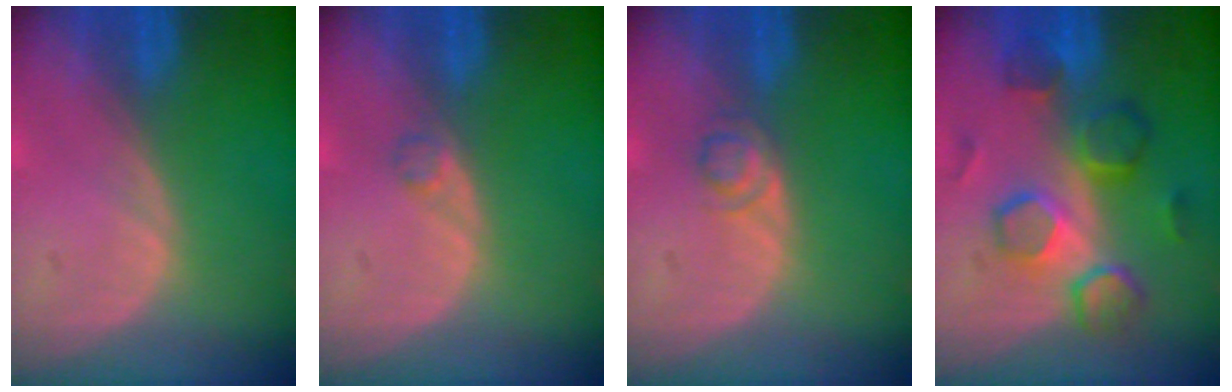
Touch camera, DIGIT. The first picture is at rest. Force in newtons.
{"total": 1.2, "press": 1.2, "slide": 0.1}
{"total": 2.2, "press": 2.2, "slide": 0.2}
{"total": 8.4, "press": 8.3, "slide": 1.4}